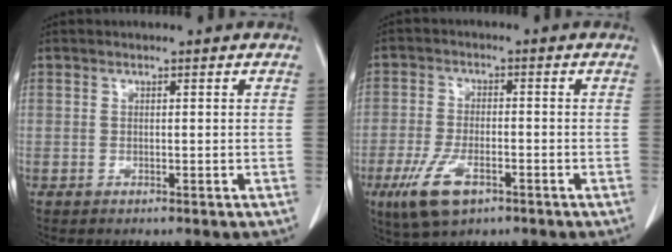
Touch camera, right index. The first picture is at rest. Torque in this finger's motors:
{"motor_torque": [-0.24, -0.03, -0.34, -0.14]}